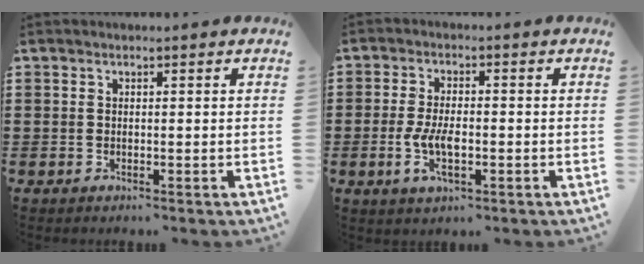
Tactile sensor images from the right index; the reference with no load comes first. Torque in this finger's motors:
{"motor_torque": [1.03, 1.11, 0.52, 0.13]}